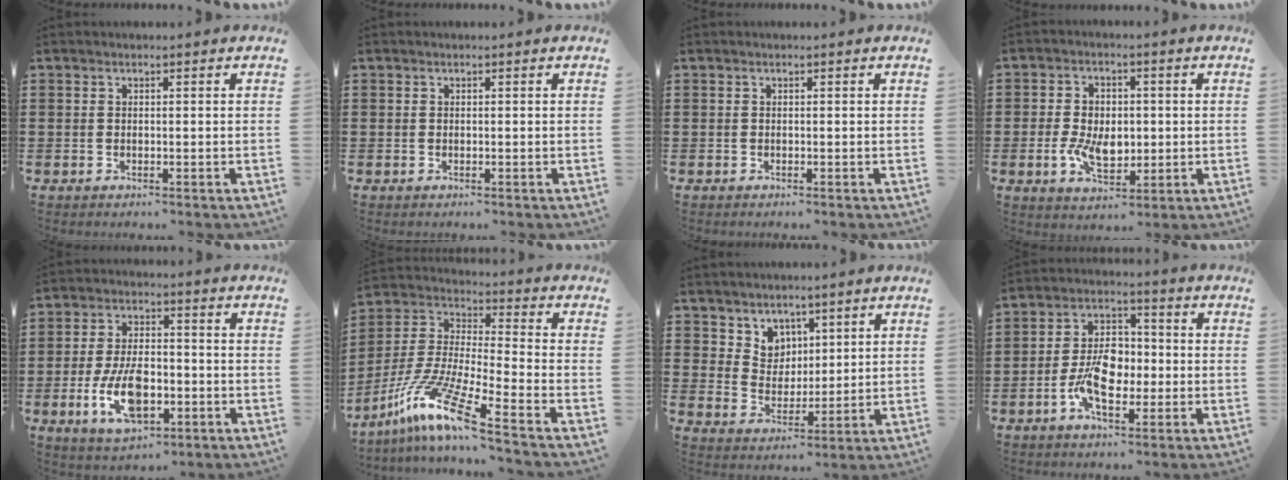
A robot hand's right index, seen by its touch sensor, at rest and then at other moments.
{"total": 0.0}
{"total": 0.0}
{"total": 7.0, "force": [-0.8, 4.5, 5.3], "torque": [-0.109, 0.004, -0.019]}
{"total": 10.3, "force": [-3.1, 5.1, 8.4], "torque": [-0.174, -0.007, -0.058]}
{"total": 12.6, "force": [-9.2, 0.0, 8.5], "torque": [-0.199, -0.017, -0.188]}
{"total": 5.3, "force": [3.6, 3.9, 0.1], "torque": [-0.029, 0.000, 0.069]}
{"total": 8.2, "force": [-2.0, 4.8, 6.3], "torque": [-0.129, 0.005, -0.042]}